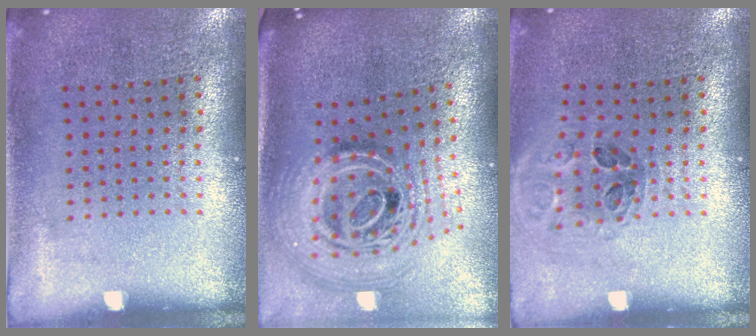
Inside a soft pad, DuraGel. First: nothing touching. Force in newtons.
{"total": 3.0, "press": 2.1, "slide": 2.2}
{"total": 0.9, "press": 0.9, "slide": 0.1}